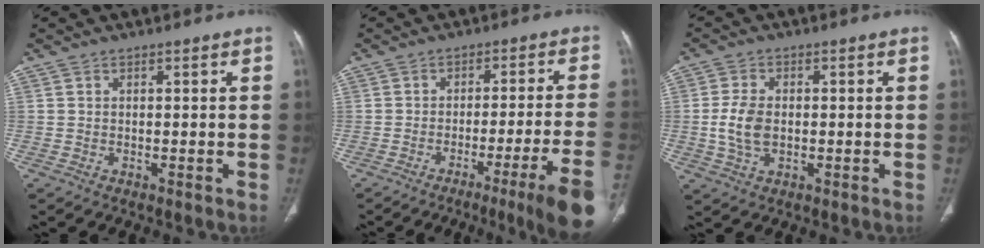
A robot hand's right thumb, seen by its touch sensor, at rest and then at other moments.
{"total": 12.7, "force": [-6.9, -1.0, 10.6], "torque": [-0.134, 0.023, -0.098]}
{"total": 5.9, "force": [-0.5, 3.5, 4.6], "torque": [-0.101, 0.003, -0.008]}